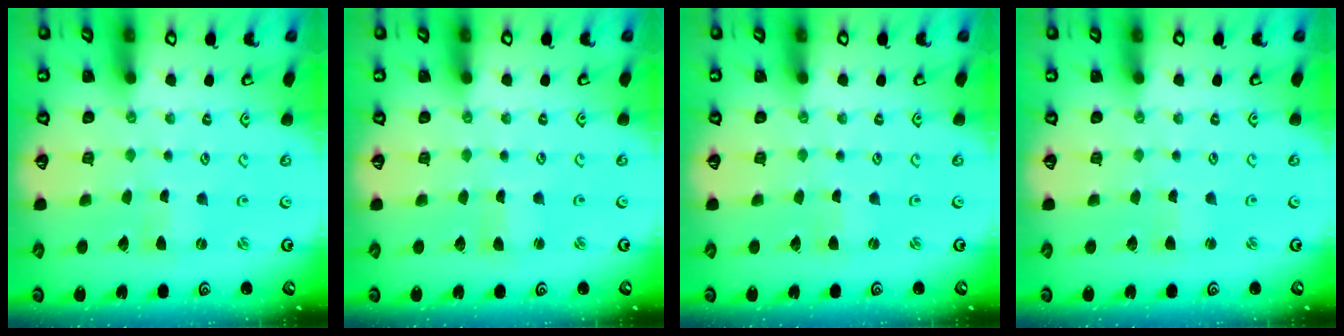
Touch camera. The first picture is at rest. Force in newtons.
{"total": 0.9, "press": 0.9, "slide": 0.2}
{"total": 1.3, "press": 1.2, "slide": 0.2}
{"total": 1.3, "press": 1.3, "slide": 0.2}